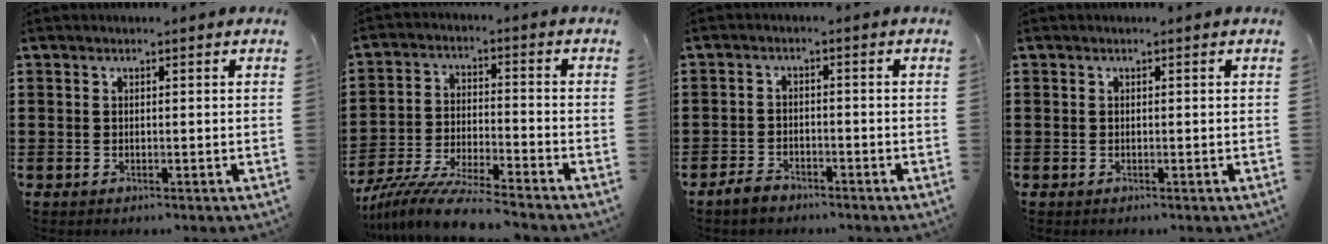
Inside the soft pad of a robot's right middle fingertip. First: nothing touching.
{"total": 8.6, "force": [-8.1, -0.1, 2.9], "torque": [-0.060, 0.000, -0.159]}
{"total": 2.6, "force": [-2.2, 1.0, 0.7], "torque": [-0.024, 0.004, -0.049]}
{"total": 0.0}